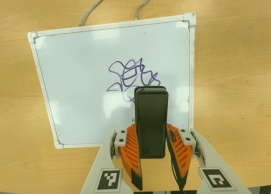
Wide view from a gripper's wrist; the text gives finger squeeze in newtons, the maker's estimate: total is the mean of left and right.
{"total": 4.7, "left": 3.4, "right": 6.1}